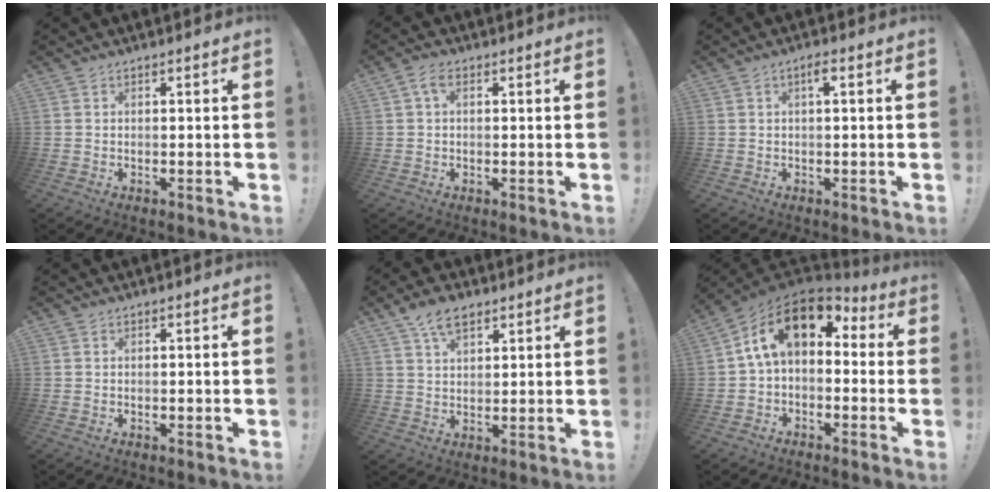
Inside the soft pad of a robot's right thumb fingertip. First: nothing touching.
{"total": 3.3, "force": [1.0, 1.7, 2.7], "torque": [-0.051, 0.006, 0.017]}
{"total": 1.8, "force": [0.3, 0.2, 1.7], "torque": [-0.027, 0.001, 0.001]}
{"total": 0.0}
{"total": 7.5, "force": [4.7, 4.3, 4.1], "torque": [-0.073, -0.012, 0.088]}
{"total": 13.9, "force": [4.6, 7.6, 10.7], "torque": [-0.182, -0.008, 0.083]}